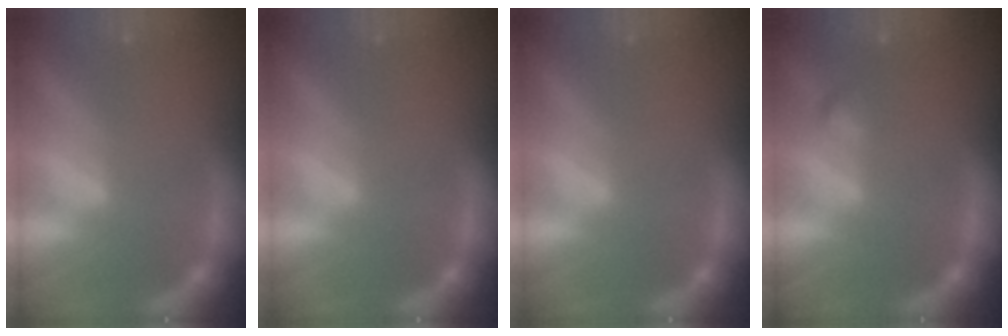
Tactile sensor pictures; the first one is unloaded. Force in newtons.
{"total": 0.0}
{"total": 0.0}
{"total": 0.9}